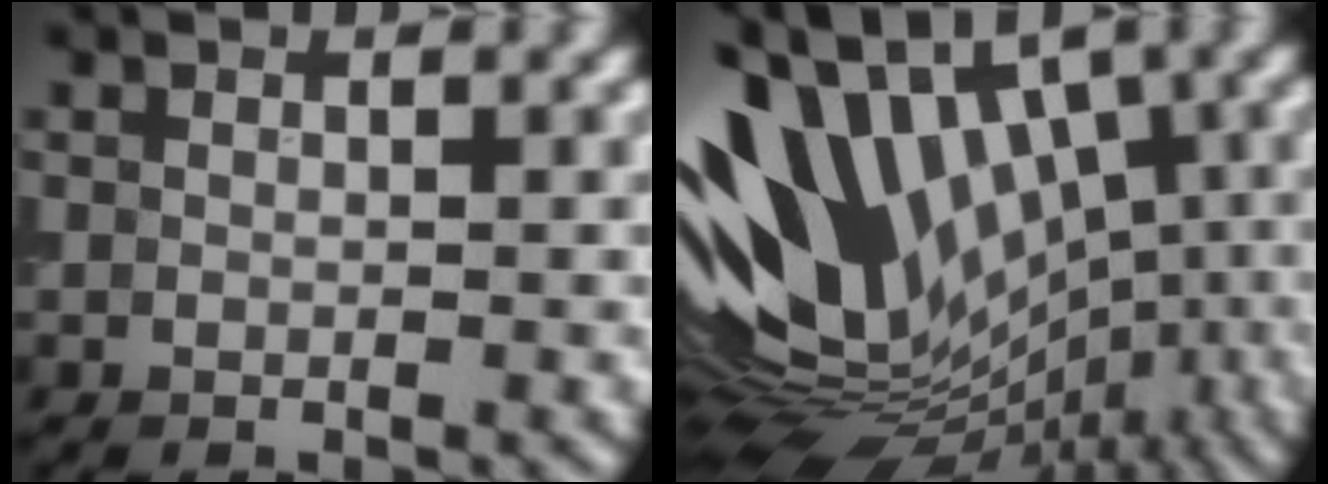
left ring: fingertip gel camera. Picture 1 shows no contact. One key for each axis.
{"total": 16.0, "fx": 0.9, "fy": 10.1, "fz": 12.4, "tx": -0.204, "ty": 0.020, "tz": 0.025}